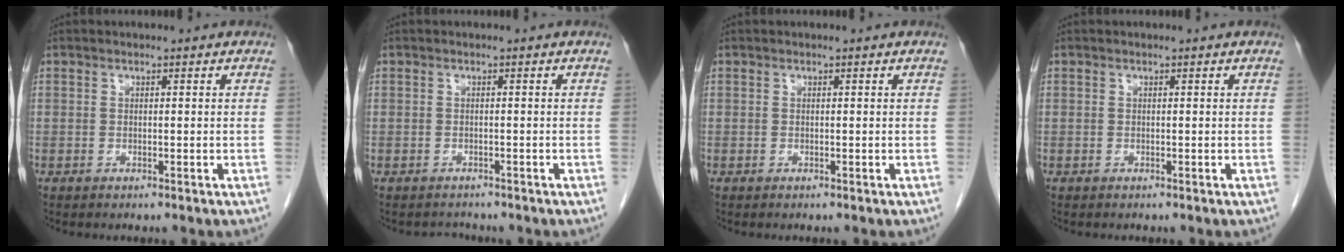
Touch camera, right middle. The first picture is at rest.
{"total": 1.4, "force": [-1.2, 0.5, -0.4], "torque": [-0.004, -0.005, -0.020]}
{"total": 0.0}
{"total": 0.0}